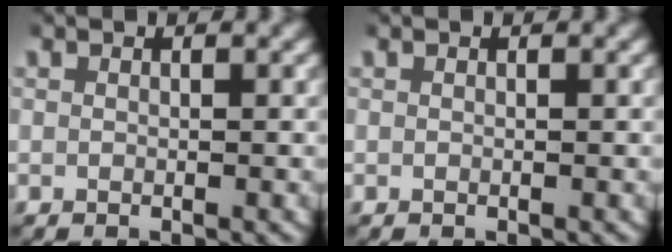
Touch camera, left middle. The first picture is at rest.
{"total": 0.0}